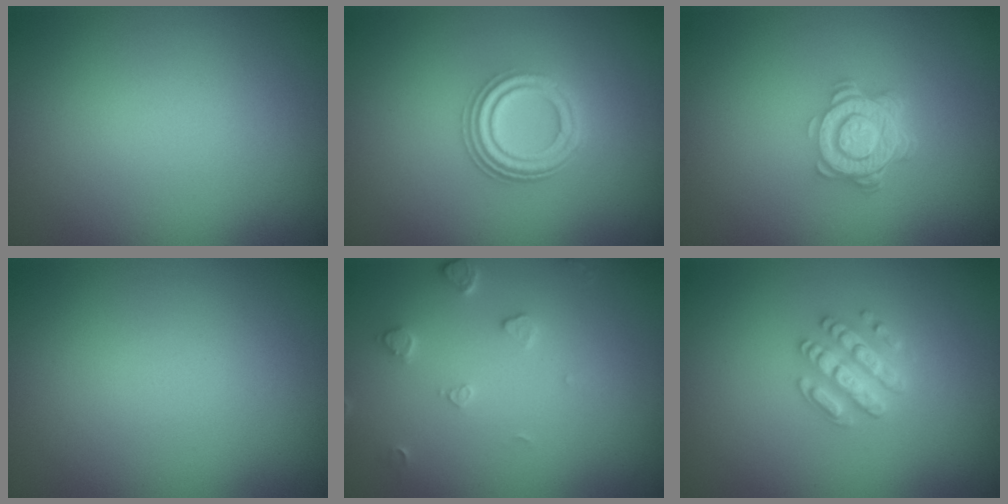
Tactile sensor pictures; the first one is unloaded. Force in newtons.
{"total": 3.9, "press": 3.0, "slide": 2.5}
{"total": 4.7, "press": 3.4, "slide": 3.2}
{"total": 0.0}
{"total": 1.9, "press": 1.8, "slide": 0.3}
{"total": 2.8, "press": 2.7, "slide": 0.6}